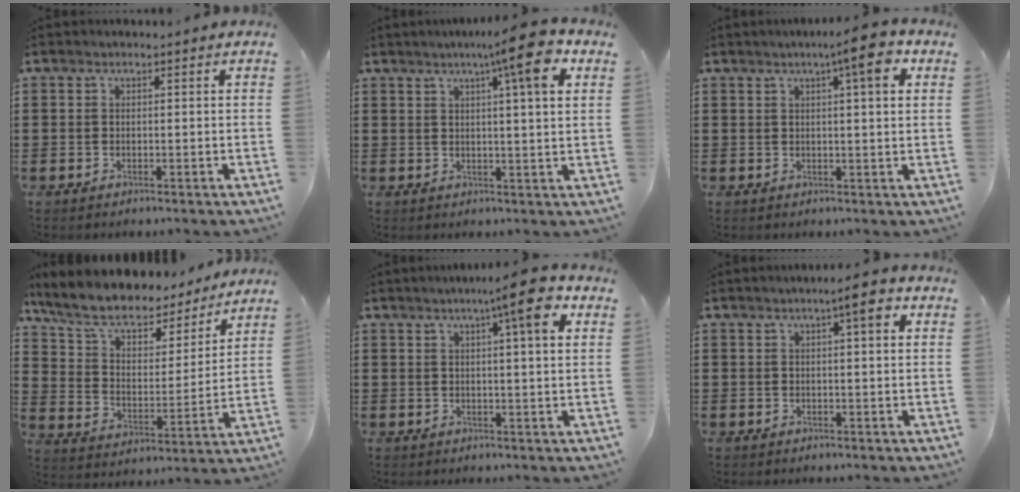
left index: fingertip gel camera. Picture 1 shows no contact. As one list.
[{"total": 9.2, "force": [5.2, 0.5, 7.6], "torque": [-0.120, -0.013, 0.077]}, {"total": 7.5, "force": [3.7, 1.1, 6.4], "torque": [-0.093, -0.005, 0.053]}, {"total": 9.5, "force": [8.1, 3.3, 3.9], "torque": [-0.112, -0.047, 0.141]}, {"total": 8.2, "force": [4.3, 0.7, 6.9], "torque": [-0.105, -0.009, 0.062]}, {"total": 4.1, "force": [1.8, 0.8, 3.6], "torque": [-0.051, -0.001, 0.023]}]